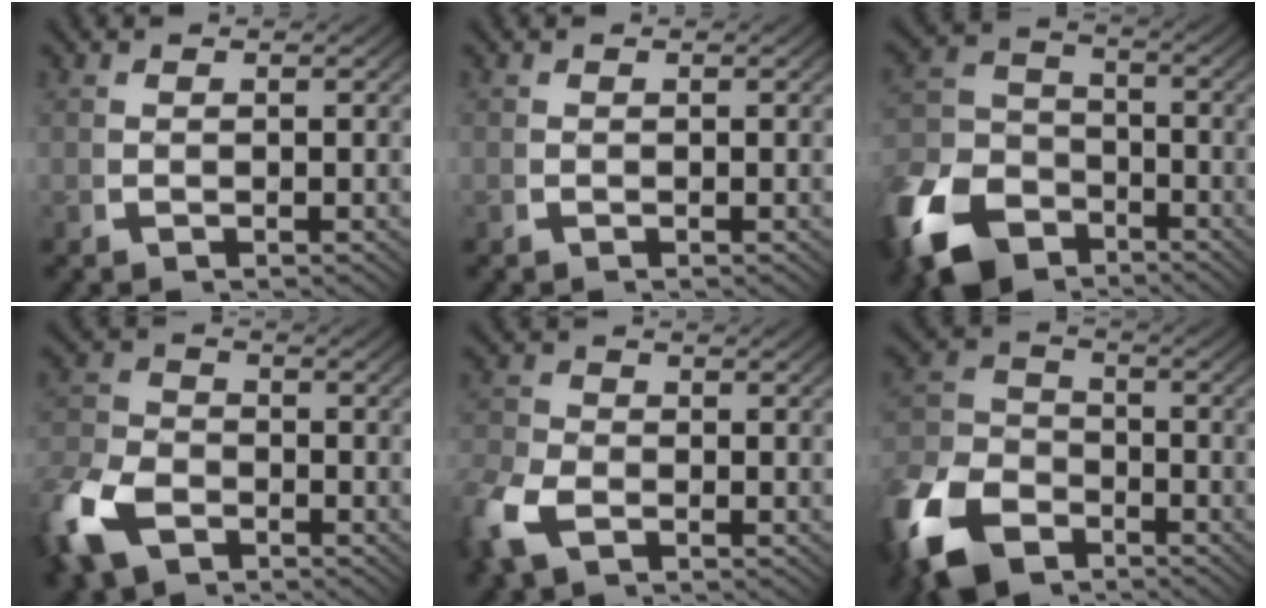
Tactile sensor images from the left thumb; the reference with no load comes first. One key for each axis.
{"total": 0.0}
{"total": 13.0, "fx": -6.5, "fy": 9.5, "fz": 6.2, "tx": -0.115, "ty": -0.054, "tz": -0.095}
{"total": 6.0, "fx": -3.4, "fy": 3.8, "fz": 3.1, "tx": -0.076, "ty": -0.021, "tz": -0.055}
{"total": 3.4, "fx": -1.8, "fy": 2.2, "fz": 1.9, "tx": -0.050, "ty": -0.009, "tz": -0.033}
{"total": 10.3, "fx": -5.7, "fy": 7.1, "fz": 4.9, "tx": -0.099, "ty": -0.037, "tz": -0.085}